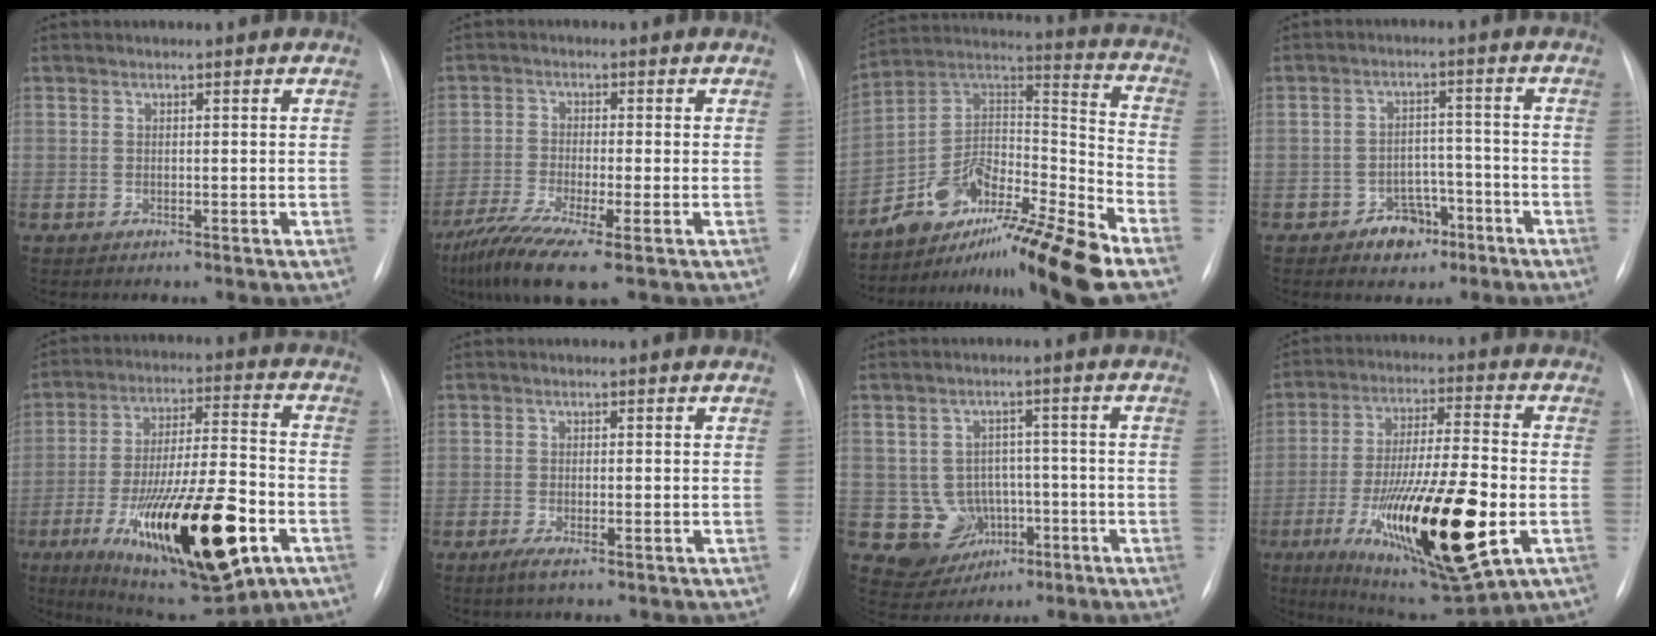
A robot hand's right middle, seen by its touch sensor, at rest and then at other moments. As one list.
[{"total": 9.3, "force": [-5.6, 0.9, 7.3], "torque": [-0.140, -0.022, -0.100]}, {"total": 18.9, "force": [-14.4, 1.4, 12.1], "torque": [-0.208, 0.025, -0.250]}, {"total": 5.3, "force": [-3.2, 3.6, 2.1], "torque": [-0.026, 0.018, -0.045]}, {"total": 24.5, "force": [-9.3, 5.7, 21.9], "torque": [-0.361, -0.022, -0.135]}, {"total": 1.9, "force": [-0.9, 0.3, 1.7], "torque": [-0.037, -0.006, -0.018]}, {"total": 6.7, "force": [-1.7, 6.3, 1.2], "torque": [-0.018, 0.016, -0.015]}, {"total": 23.3, "force": [-6.9, 4.4, 21.8], "torque": [-0.386, -0.034, -0.100]}]